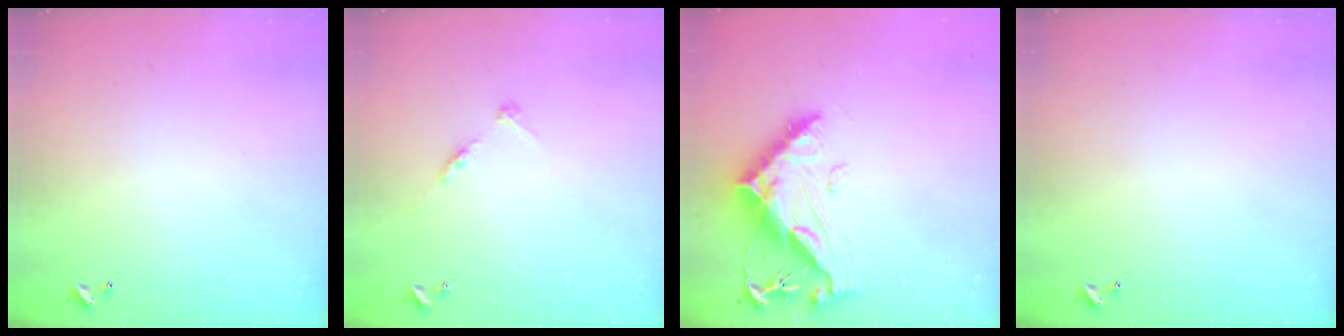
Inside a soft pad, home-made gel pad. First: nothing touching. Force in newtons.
{"total": 5.8, "press": 5.8, "slide": 0.6}
{"total": 13.3, "press": 13.2, "slide": 1.3}
{"total": 0.0}